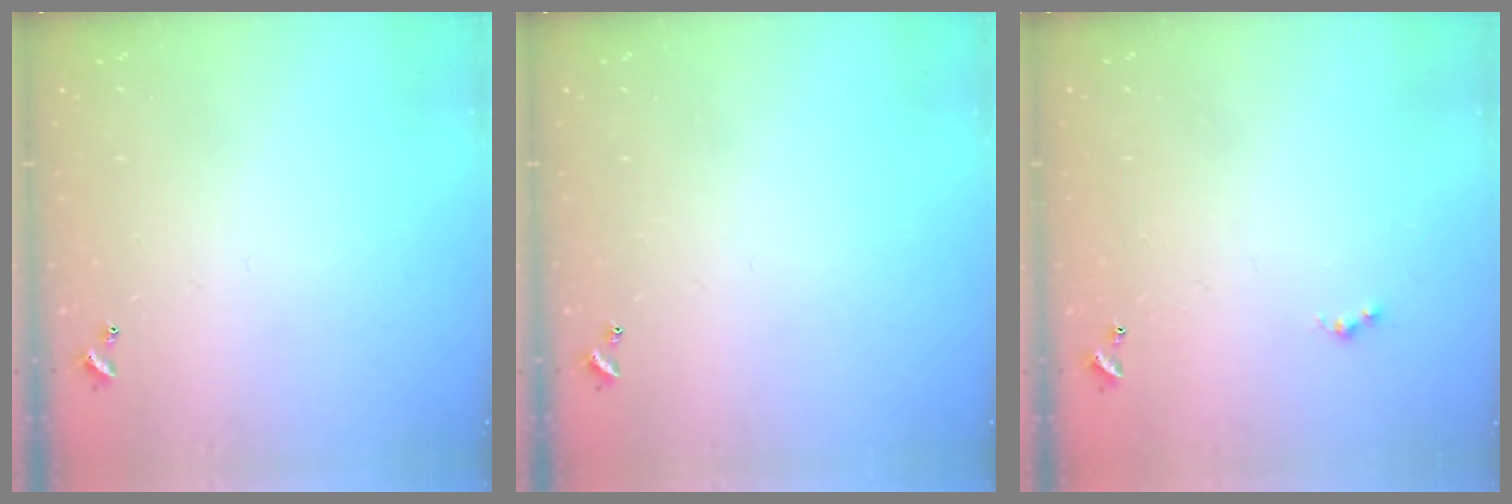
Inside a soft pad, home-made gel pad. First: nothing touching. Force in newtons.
{"total": 0.0}
{"total": 0.8, "press": 0.5, "slide": 0.5}